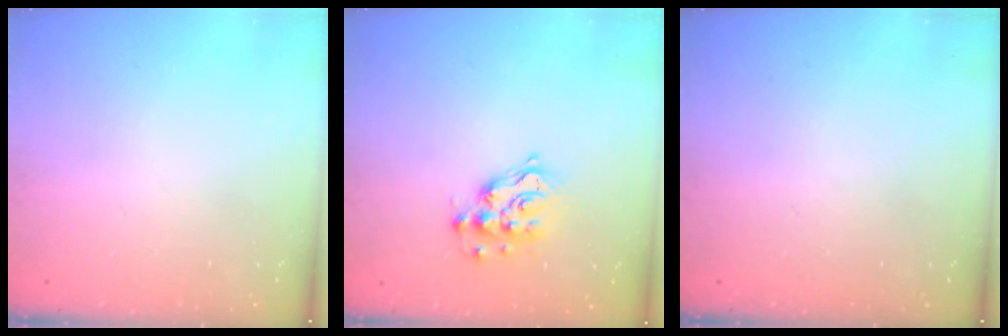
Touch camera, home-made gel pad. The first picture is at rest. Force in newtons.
{"total": 10.9, "press": 10.9, "slide": 0.8}
{"total": 0.0}